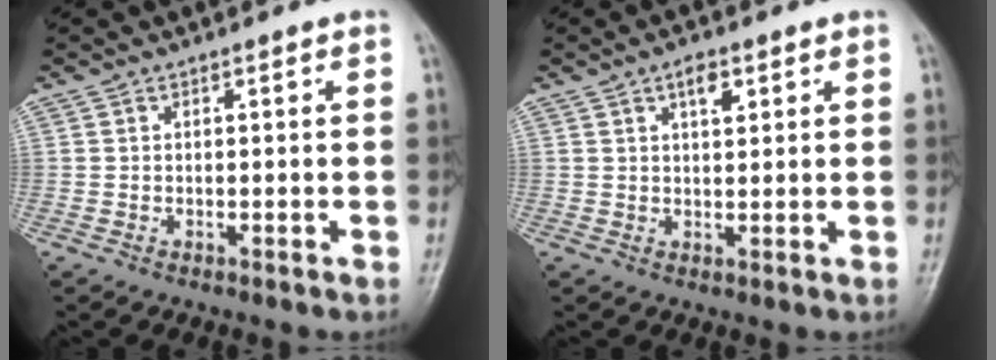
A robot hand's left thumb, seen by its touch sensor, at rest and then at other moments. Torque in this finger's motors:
{"motor_torque": [0.77, 0.61, 0.37, -0.06, 0.02]}